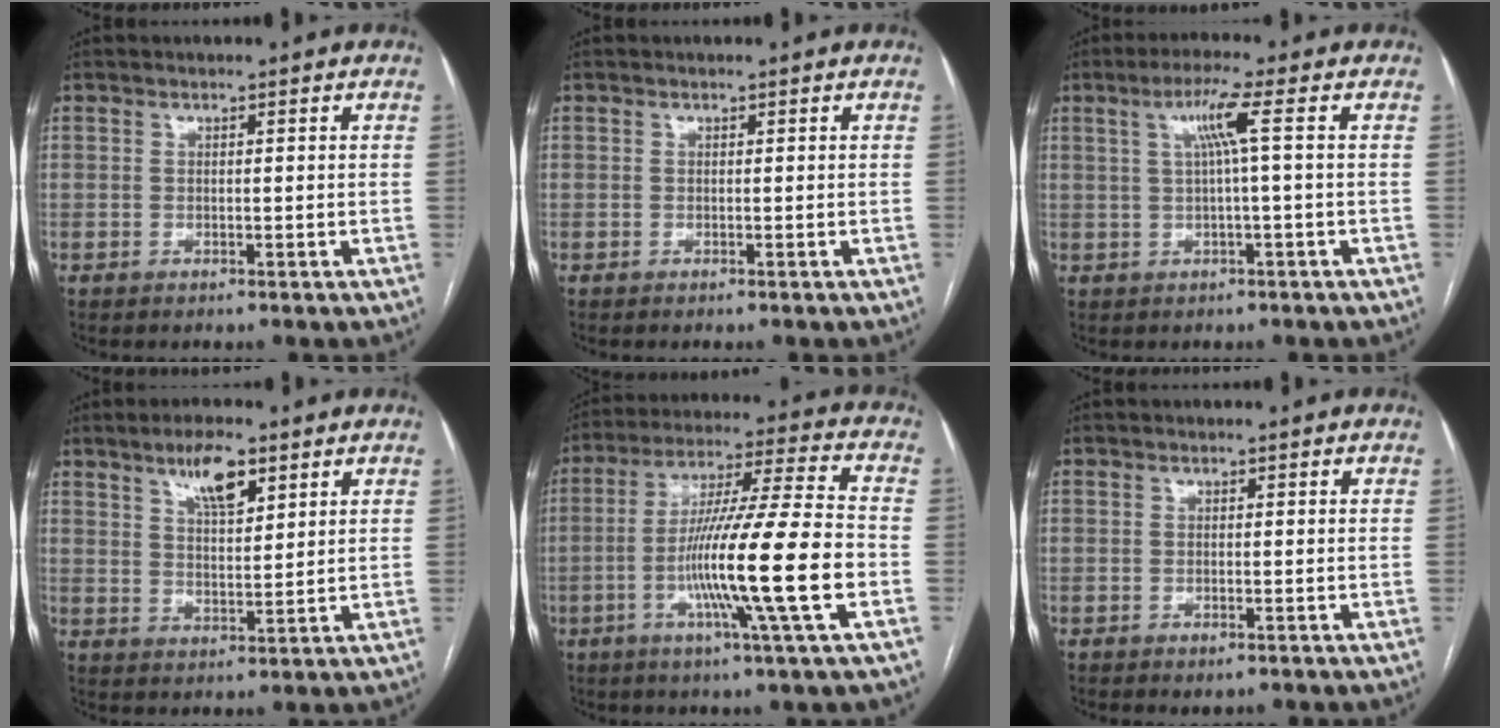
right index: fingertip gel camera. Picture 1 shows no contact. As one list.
[{"total": 0.0}, {"total": 4.8, "force": [1.1, -0.9, 4.6], "torque": [-0.087, 0.011, 0.023]}, {"total": 6.6, "force": [4.1, 1.9, 4.9], "torque": [-0.087, 0.001, 0.072]}, {"total": 17.9, "force": [-4.6, -1.0, 17.2], "torque": [-0.306, -0.009, -0.088]}, {"total": 0.9, "force": [-0.6, 0.4, 0.7], "torque": [-0.005, -0.001, -0.004]}]